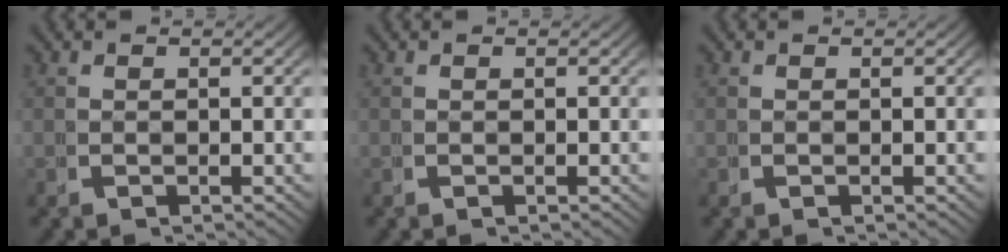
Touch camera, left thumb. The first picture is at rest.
{"total": 0.0}
{"total": 0.0}